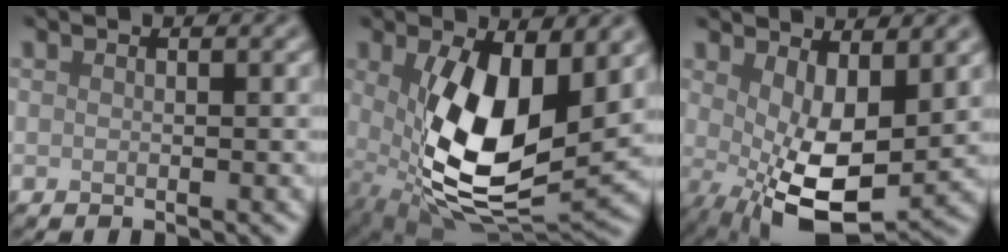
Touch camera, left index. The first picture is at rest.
{"total": 10.5, "force": [1.0, 5.1, 9.1], "torque": [-0.173, -0.027, 0.034]}
{"total": 8.0, "force": [0.4, 3.7, 7.1], "torque": [-0.134, -0.023, 0.017]}